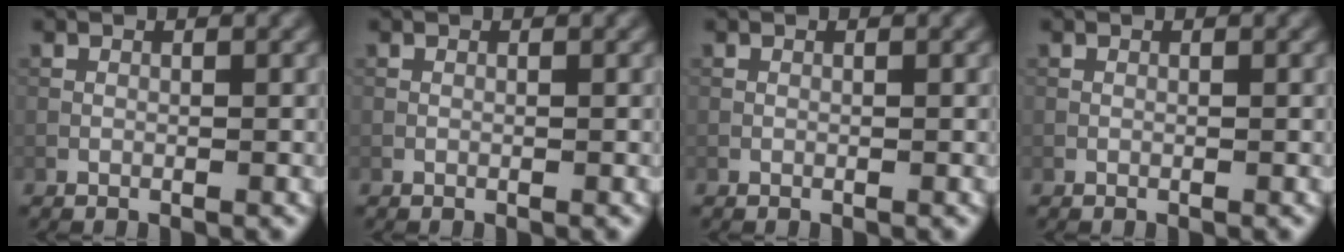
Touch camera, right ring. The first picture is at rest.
{"total": 0.0}
{"total": 0.0}
{"total": 0.0}